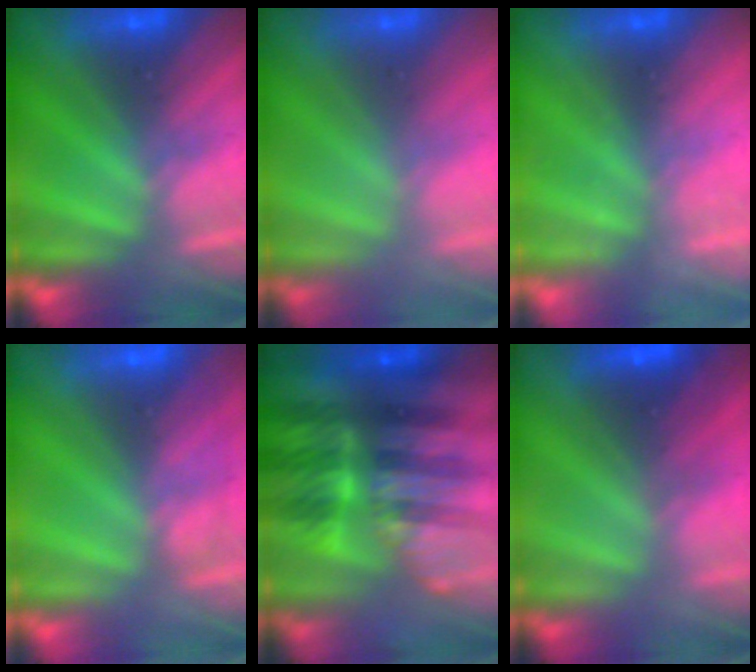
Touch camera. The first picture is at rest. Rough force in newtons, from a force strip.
{"total": 2.7}
{"total": 2.2}
{"total": 2.0}
{"total": 6.3}
{"total": 2.3}